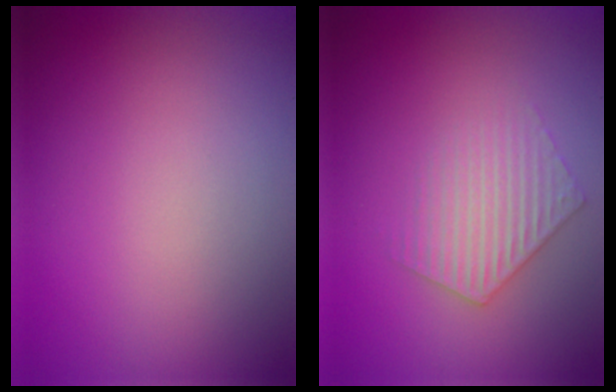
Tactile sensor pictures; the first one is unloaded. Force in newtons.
{"total": 2.9, "press": 2.9, "slide": 0.5}